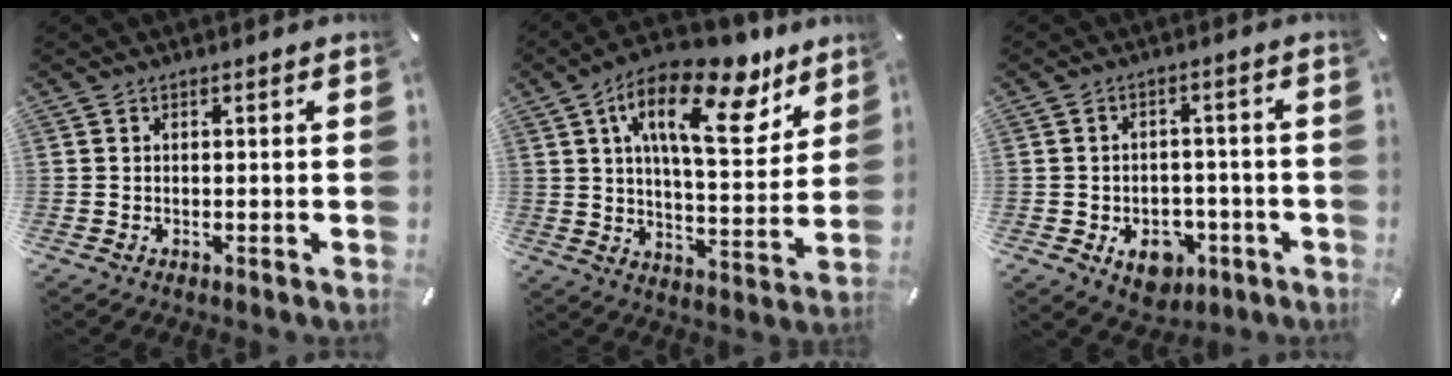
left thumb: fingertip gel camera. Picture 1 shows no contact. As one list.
[{"total": 21.1, "force": [11.3, 9.0, 15.4], "torque": [-0.238, -0.061, 0.180]}, {"total": 8.5, "force": [-3.4, 6.2, 4.6], "torque": [-0.057, 0.015, -0.057]}]